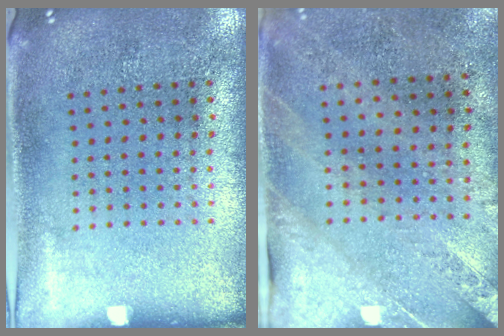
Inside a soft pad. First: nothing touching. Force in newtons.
{"total": 2.5, "press": 2.1, "slide": 1.4}